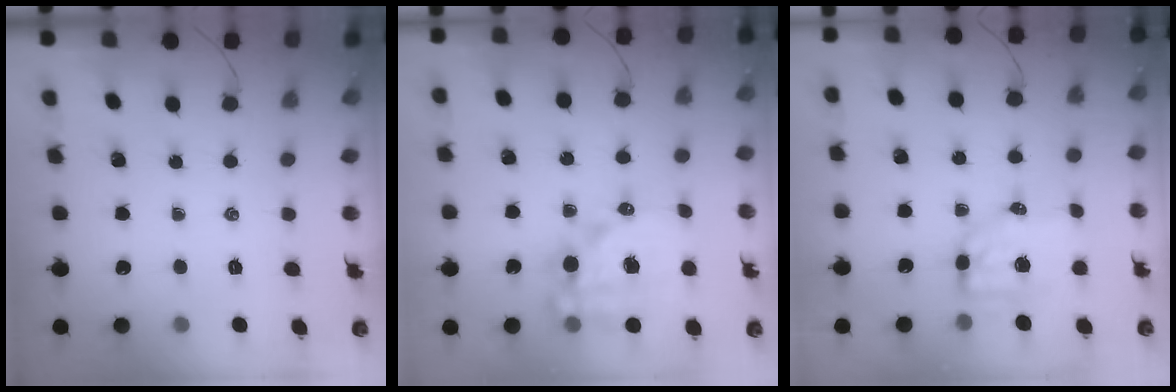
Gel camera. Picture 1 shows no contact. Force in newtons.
{"total": 14.9, "press": 14.5, "slide": 3.4}
{"total": 7.0, "press": 6.9, "slide": 1.0}